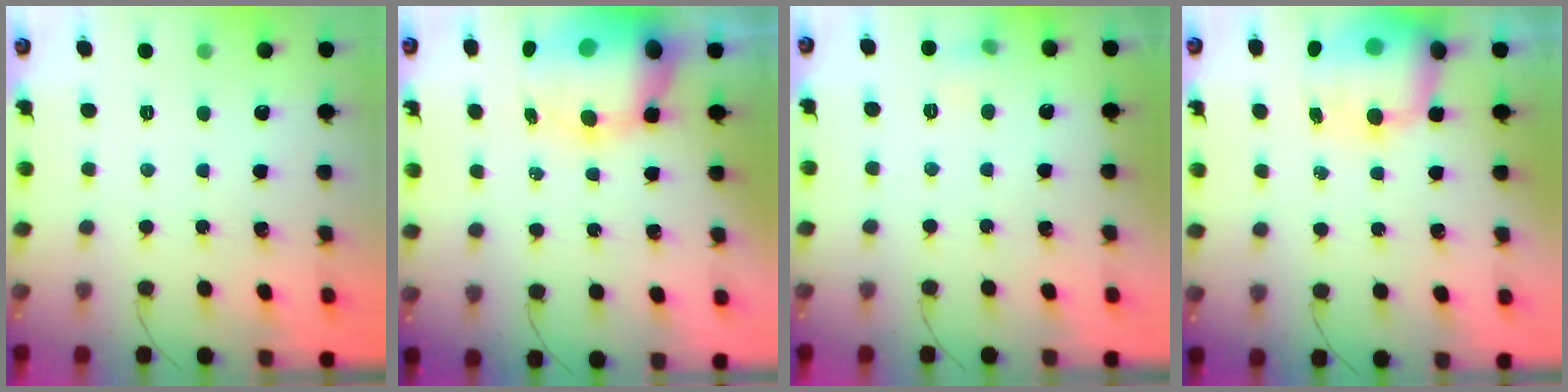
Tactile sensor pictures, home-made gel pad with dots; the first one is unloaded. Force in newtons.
{"total": 17.5, "press": 15.4, "slide": 8.3}
{"total": 5.5, "press": 5.3, "slide": 1.4}
{"total": 13.5, "press": 13.1, "slide": 3.4}